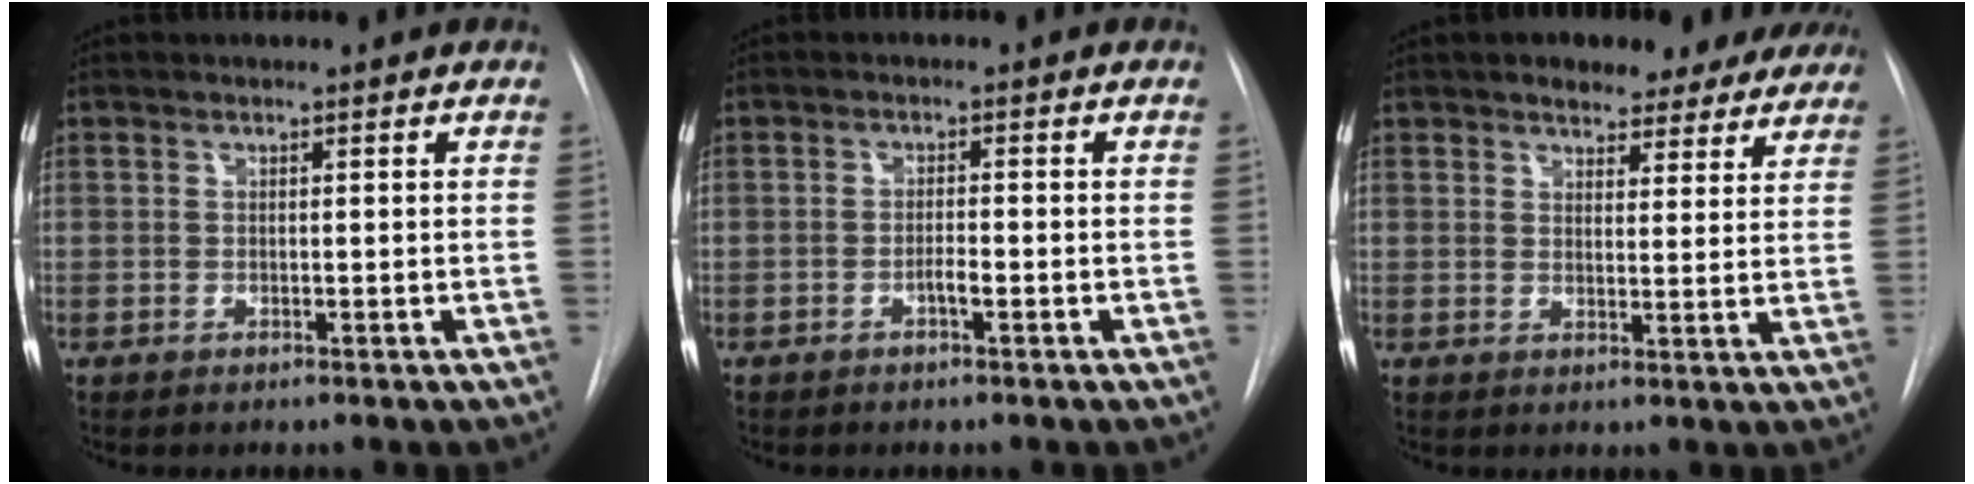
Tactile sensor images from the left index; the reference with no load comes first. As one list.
[{"total": 1.5, "force": [-0.8, 0.2, 1.3], "torque": [-0.022, 0.002, -0.015]}, {"total": 11.5, "force": [9.5, 5.1, 4.2], "torque": [-0.026, 0.010, 0.105]}]